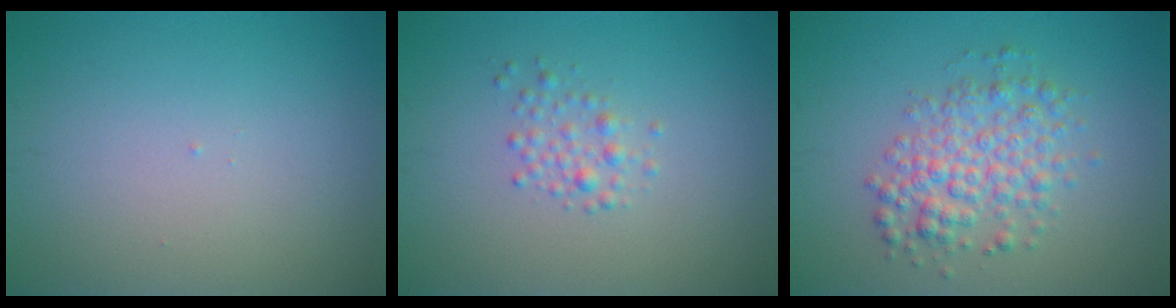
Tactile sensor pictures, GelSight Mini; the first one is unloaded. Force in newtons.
{"total": 2.2, "press": 2.2, "slide": 0.1}
{"total": 4.3, "press": 4.3, "slide": 0.1}